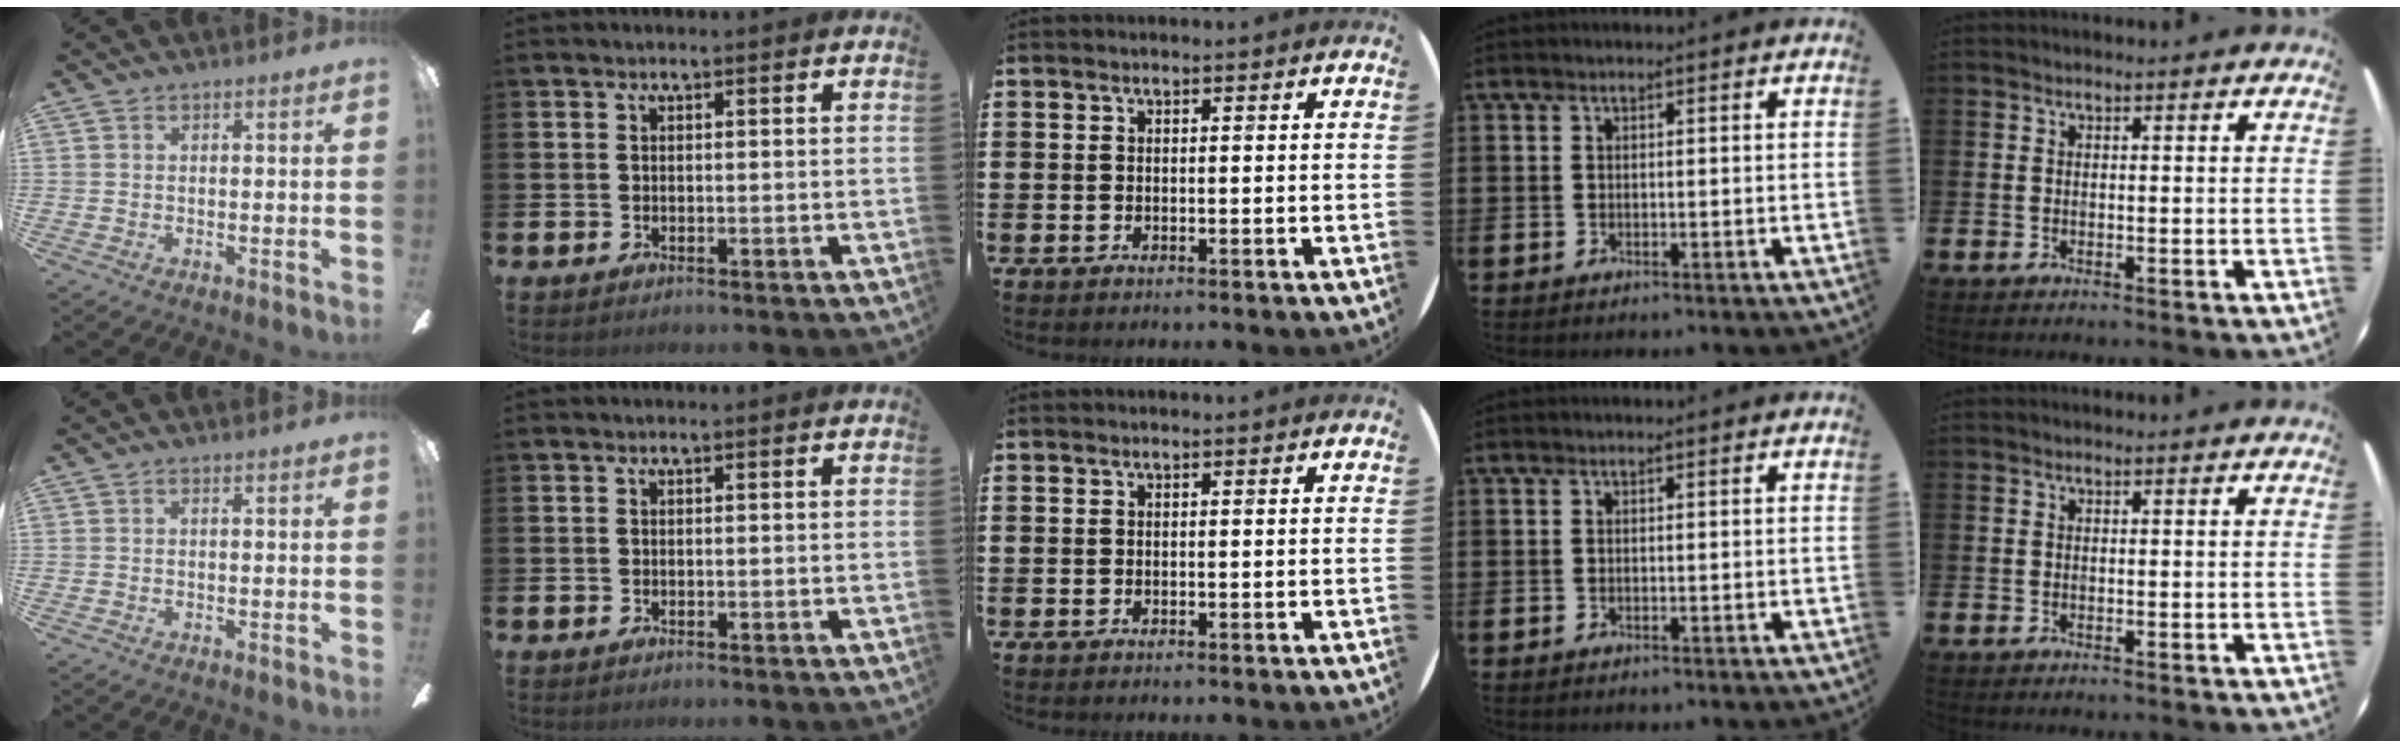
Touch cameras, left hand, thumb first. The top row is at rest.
{}